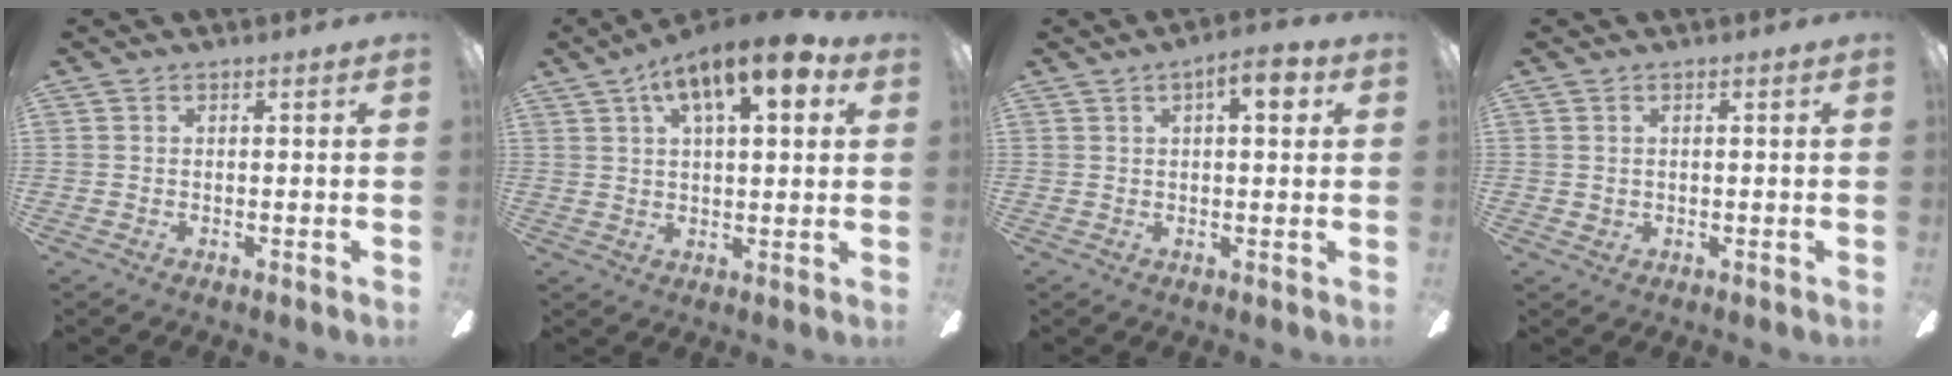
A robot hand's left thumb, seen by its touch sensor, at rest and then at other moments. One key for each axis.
{"total": 13.5, "fx": 7.1, "fy": 4.7, "fz": 10.5, "tx": -0.158, "ty": -0.022, "tz": 0.114}
{"total": 6.0, "fx": 2.6, "fy": 2.0, "fz": 5.0, "tx": -0.062, "ty": -0.008, "tz": 0.035}
{"total": 1.2, "fx": 0.6, "fy": 1.0, "fz": 0.2, "tx": -0.005, "ty": 0.005, "tz": 0.011}